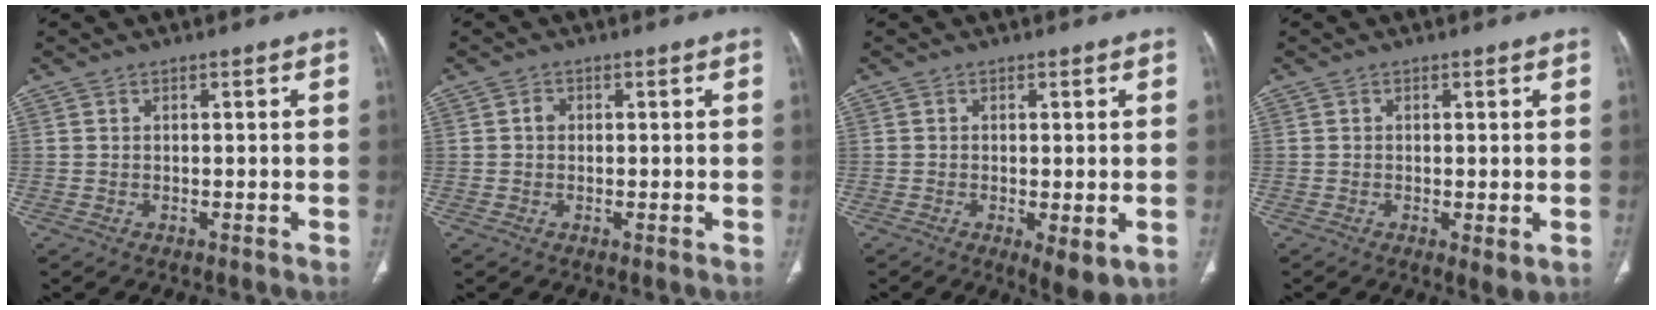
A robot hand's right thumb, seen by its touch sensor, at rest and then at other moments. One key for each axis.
{"total": 1.2, "fx": 0.1, "fy": 1.1, "fz": 0.6, "tx": -0.005, "ty": 0.005, "tz": -0.001}
{"total": 5.3, "fx": -1.4, "fy": 1.8, "fz": 4.8, "tx": -0.073, "ty": -0.017, "tz": -0.016}
{"total": 2.6, "fx": -0.5, "fy": 0.8, "fz": 2.4, "tx": -0.041, "ty": -0.011, "tz": -0.008}